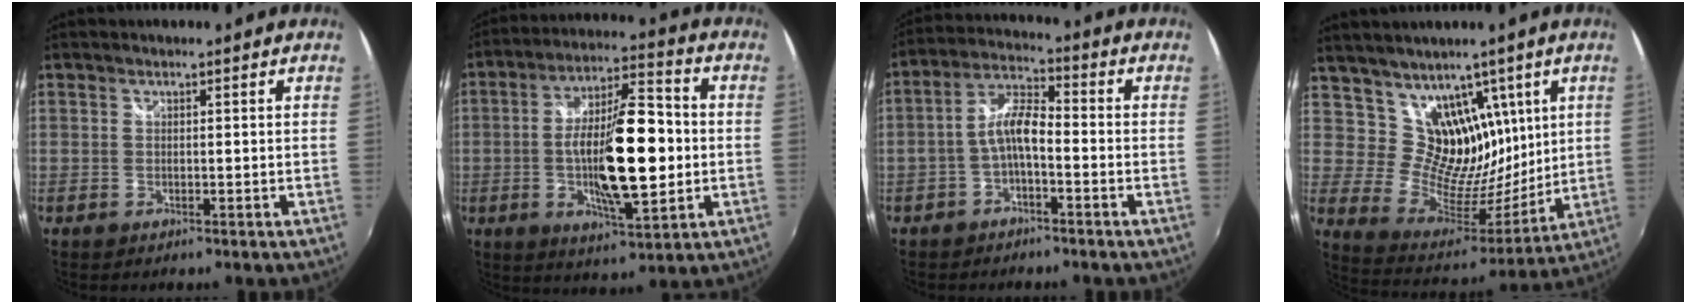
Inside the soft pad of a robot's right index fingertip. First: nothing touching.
{"total": 18.0, "force": [-1.9, 5.2, 17.1], "torque": [-0.300, 0.001, -0.032]}
{"total": 6.5, "force": [-2.3, 2.2, 5.7], "torque": [-0.123, 0.018, -0.045]}
{"total": 14.7, "force": [8.1, 10.4, 6.5], "torque": [-0.102, -0.017, 0.160]}